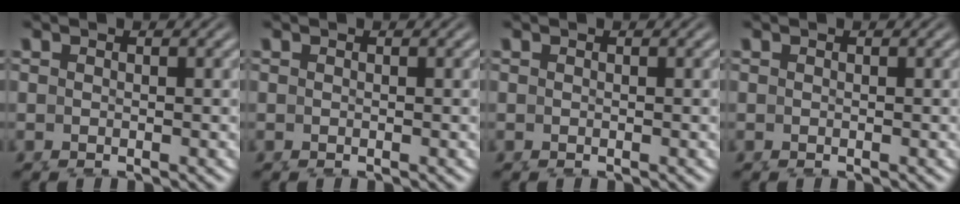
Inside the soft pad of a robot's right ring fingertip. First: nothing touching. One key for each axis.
{"total": 0.0}
{"total": 0.0}
{"total": 0.0}